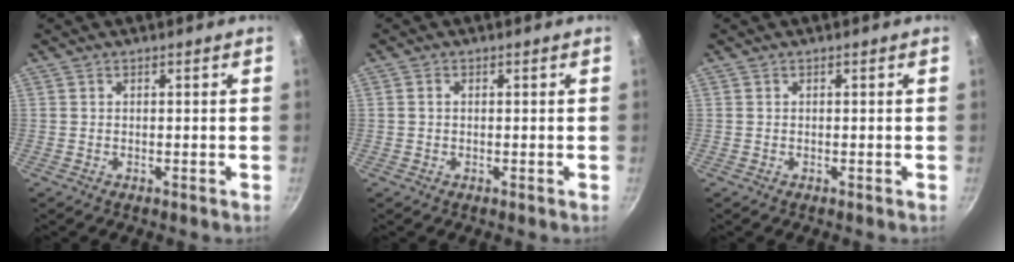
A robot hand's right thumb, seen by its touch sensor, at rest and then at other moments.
{"total": 0.9, "force": [0.1, 0.7, 0.6], "torque": [-0.009, 0.005, 0.000]}
{"total": 0.0}